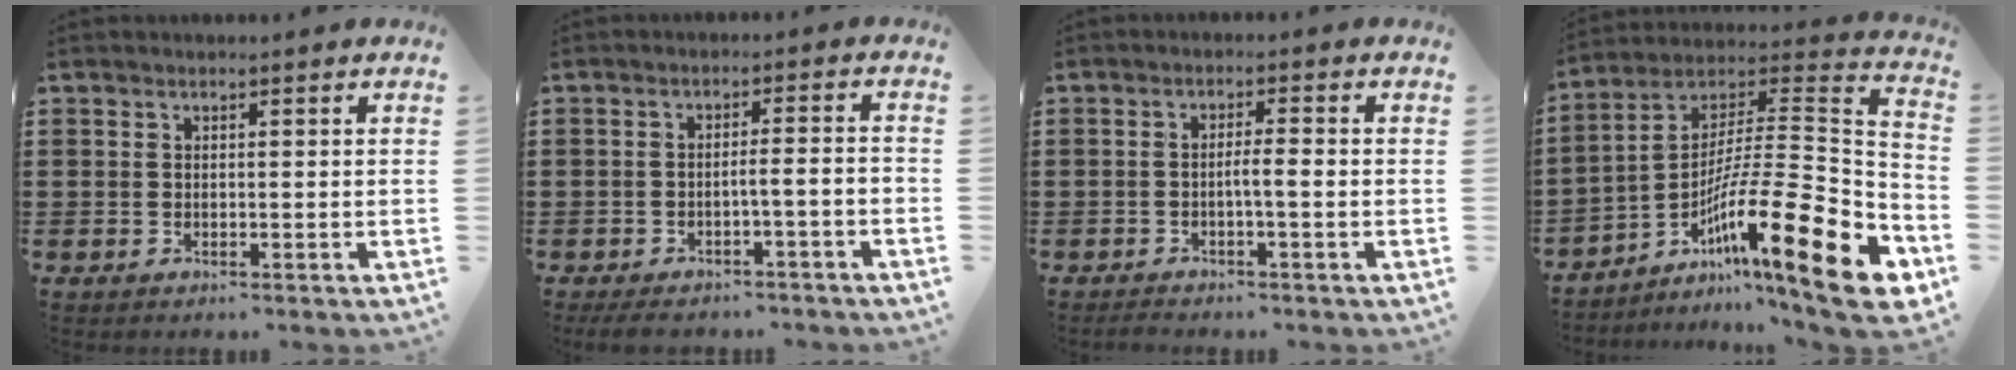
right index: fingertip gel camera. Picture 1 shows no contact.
{"total": 3.6, "force": [-3.0, 0.1, 2.1], "torque": [-0.036, -0.005, -0.059]}
{"total": 2.5, "force": [-1.1, 0.0, 2.2], "torque": [-0.037, 0.000, -0.022]}
{"total": 19.3, "force": [-9.5, 2.9, 16.6], "torque": [-0.261, -0.008, -0.171]}